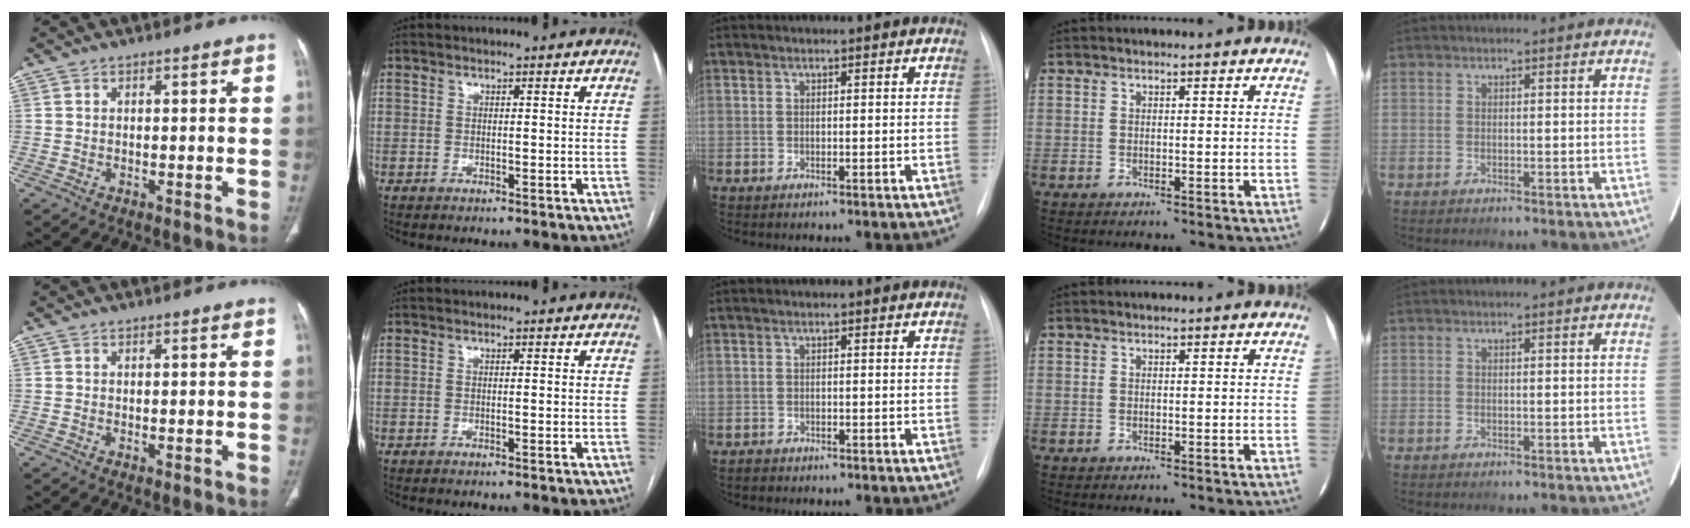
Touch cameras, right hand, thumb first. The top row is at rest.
{"middle": {"total": 0.9, "force": [-0.8, 0.5, 0.0], "torque": [-0.003, 0.001, -0.015]}}